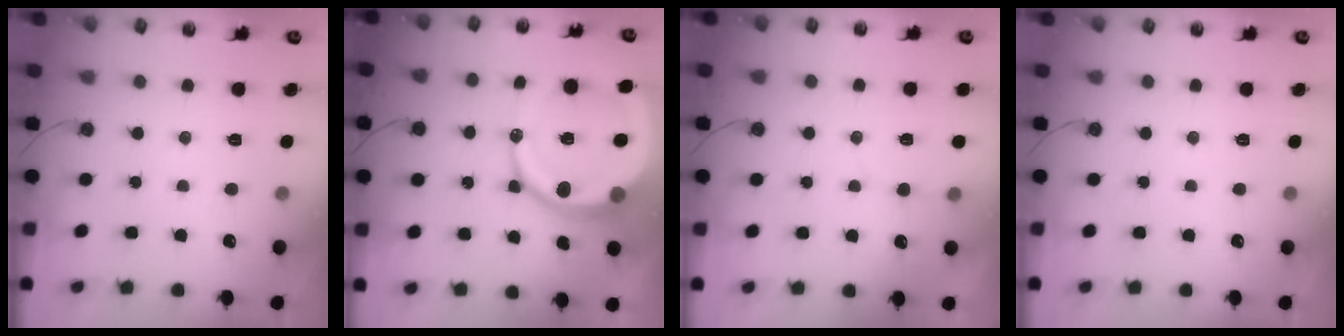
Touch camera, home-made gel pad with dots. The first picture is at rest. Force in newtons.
{"total": 22.5, "press": 22.4, "slide": 2.6}
{"total": 3.0, "press": 3.0, "slide": 0.2}
{"total": 0.0}